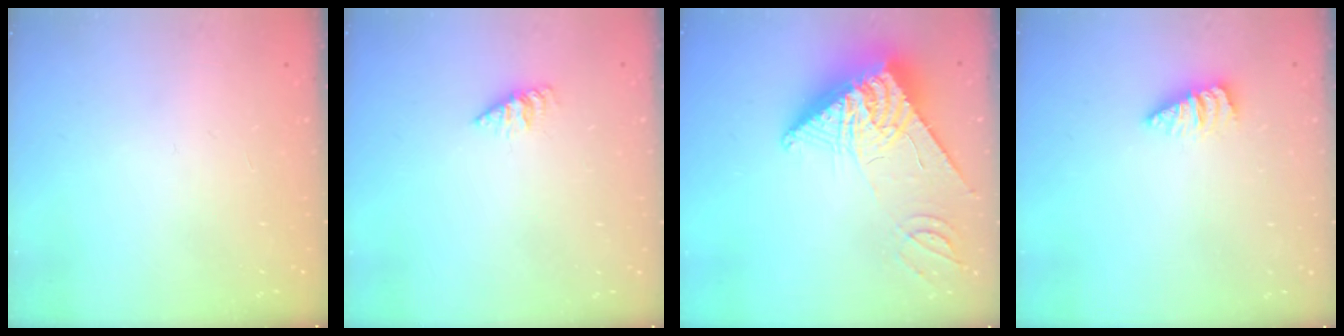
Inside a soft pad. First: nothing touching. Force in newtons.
{"total": 1.6, "press": 1.6, "slide": 0.1}
{"total": 14.6, "press": 14.5, "slide": 1.3}
{"total": 2.7, "press": 2.7, "slide": 0.2}